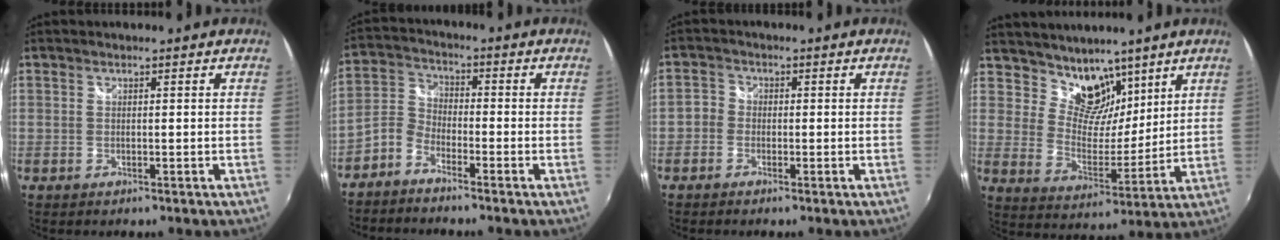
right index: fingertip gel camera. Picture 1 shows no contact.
{"total": 4.6, "force": [-3.1, 2.6, 2.3], "torque": [-0.057, 0.017, -0.072]}
{"total": 2.9, "force": [-1.5, 2.4, 0.6], "torque": [-0.010, 0.003, -0.036]}
{"total": 10.3, "force": [7.7, 6.1, 3.3], "torque": [-0.050, -0.001, 0.140]}